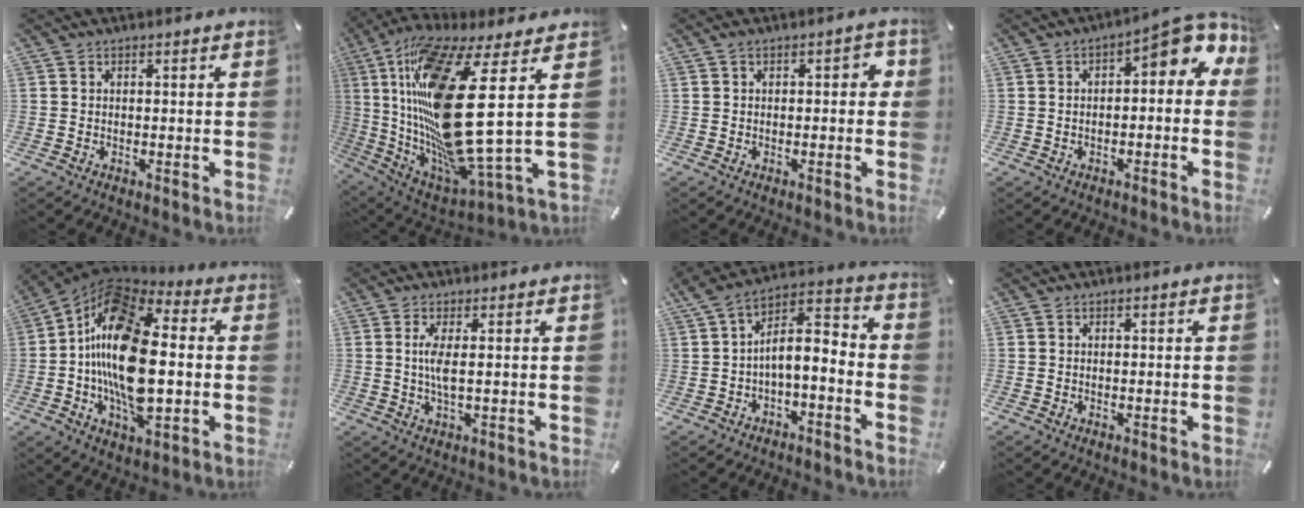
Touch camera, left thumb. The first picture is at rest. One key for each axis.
{"total": 32.1, "fx": 5.3, "fy": 11.1, "fz": 29.7, "tx": -0.553, "ty": -0.089, "tz": 0.117}
{"total": 2.3, "fx": -0.3, "fy": 1.3, "fz": 1.9, "tx": -0.036, "ty": 0.011, "tz": -0.008}
{"total": 7.4, "fx": 2.3, "fy": 3.4, "fz": 6.1, "tx": -0.074, "ty": -0.030, "tz": 0.031}
{"total": 23.7, "fx": -0.9, "fy": 13.2, "fz": 19.6, "tx": -0.397, "ty": 0.003, "tz": -0.016}
{"total": 4.7, "fx": 0.5, "fy": 0.9, "fz": 4.6, "tx": -0.103, "ty": -0.010, "tz": 0.003}
{"total": 7.6, "fx": -2.2, "fy": 4.0, "fz": 6.1, "tx": -0.096, "ty": 0.008, "tz": -0.042}
{"total": 0.0}